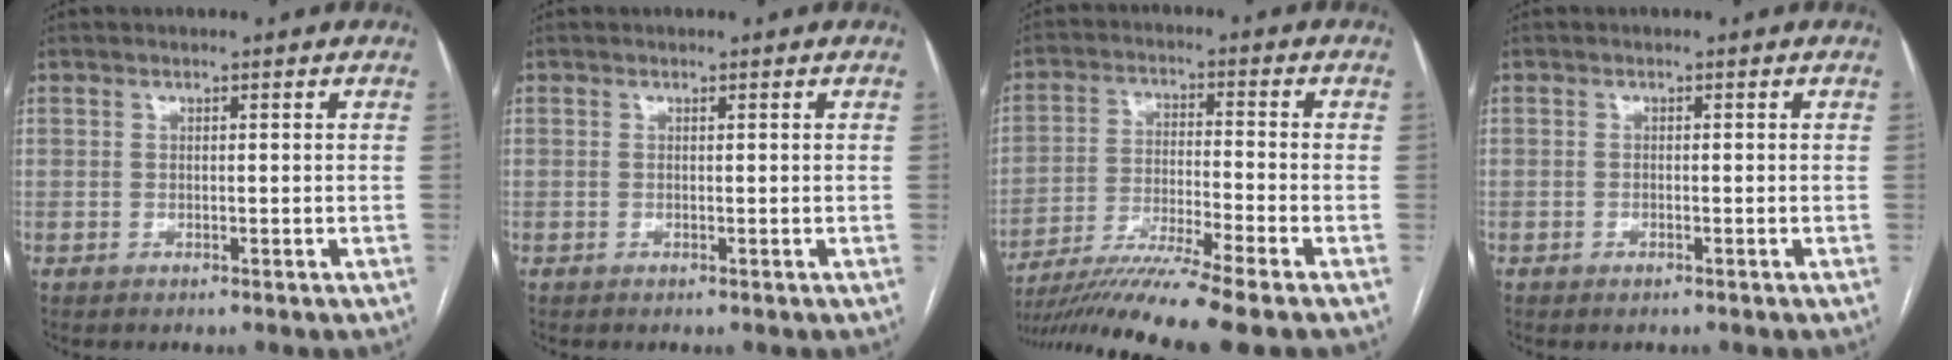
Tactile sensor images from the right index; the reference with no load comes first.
{"total": 0.0}
{"total": 13.3, "force": [-10.9, -2.2, 7.3], "torque": [-0.125, -0.028, -0.184]}
{"total": 0.7, "force": [-0.4, 0.3, 0.4], "torque": [-0.010, -0.001, -0.001]}